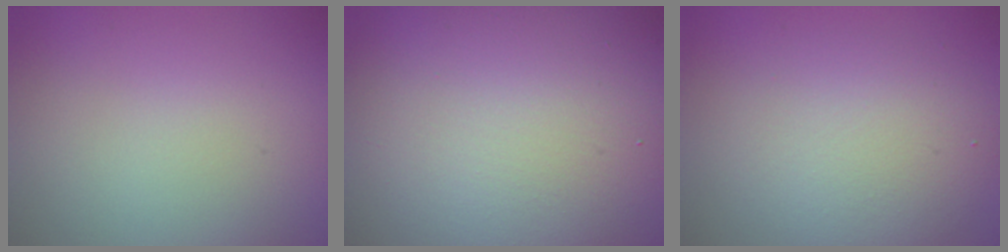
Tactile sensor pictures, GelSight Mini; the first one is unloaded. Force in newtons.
{"total": 19.4, "press": 19.4, "slide": 0.6}
{"total": 4.0, "press": 4.0, "slide": 0.2}